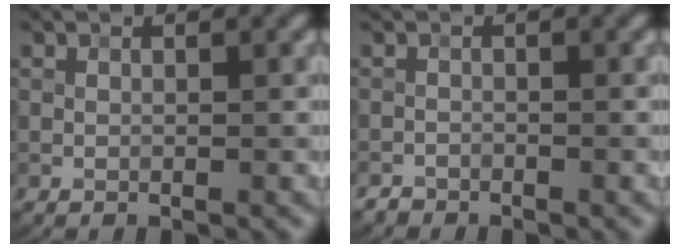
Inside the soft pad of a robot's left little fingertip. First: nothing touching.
{"total": 0.9, "force": [-0.8, 0.2, -0.3], "torque": [0.009, 0.003, -0.017]}